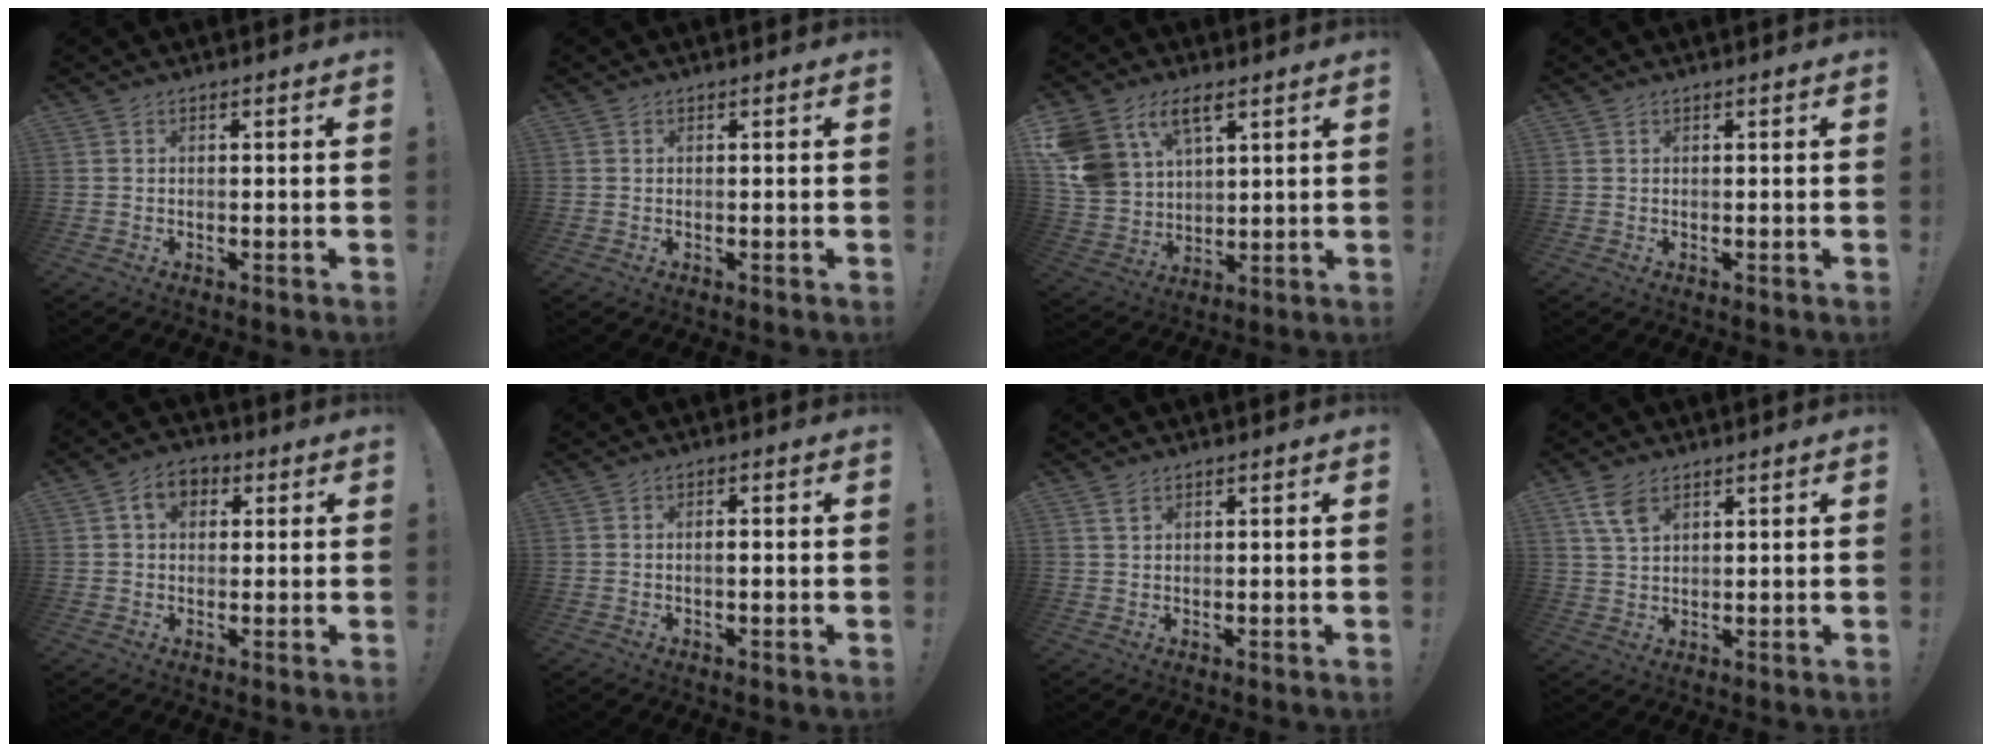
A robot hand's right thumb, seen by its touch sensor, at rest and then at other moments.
{"total": 0.0}
{"total": 12.8, "force": [7.0, 8.5, 6.5], "torque": [-0.137, -0.032, 0.142]}
{"total": 0.0}
{"total": 6.7, "force": [2.2, 4.8, 4.2], "torque": [-0.057, 0.005, 0.038]}
{"total": 1.4, "force": [-0.5, 0.3, 1.3], "torque": [-0.020, 0.002, -0.011]}
{"total": 1.6, "force": [1.1, 0.7, 0.9], "torque": [-0.006, -0.005, 0.017]}
{"total": 6.3, "force": [3.6, 3.4, 4.0], "torque": [-0.071, -0.014, 0.069]}